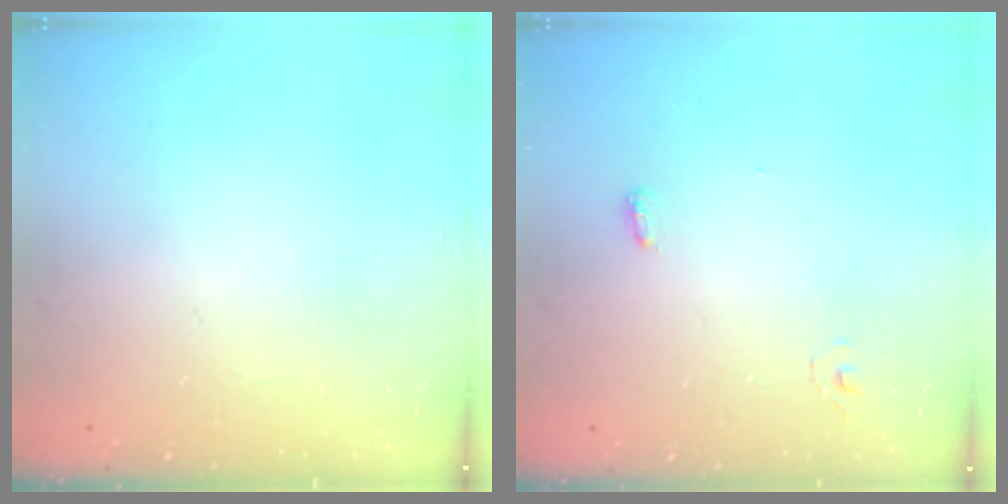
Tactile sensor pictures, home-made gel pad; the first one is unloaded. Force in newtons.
{"total": 4.1, "press": 3.5, "slide": 2.2}